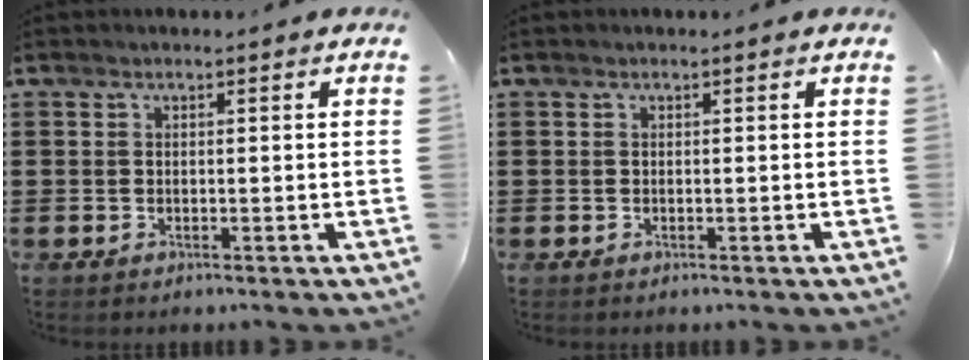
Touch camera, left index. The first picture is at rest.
{"total": 0.0}